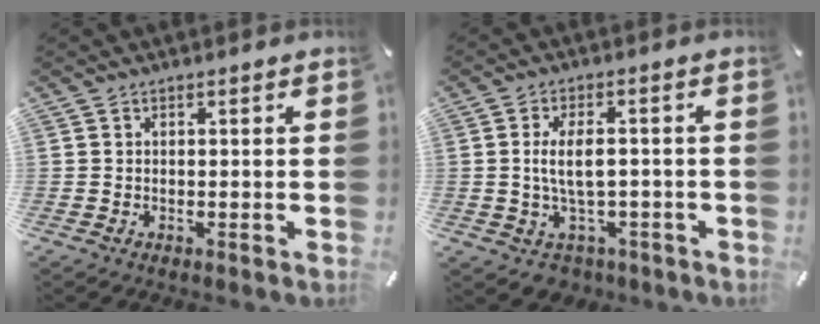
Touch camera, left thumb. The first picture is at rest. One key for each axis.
{"total": 8.6, "fx": -0.5, "fy": 5.4, "fz": 6.7, "tx": -0.116, "ty": 0.009, "tz": -0.009}